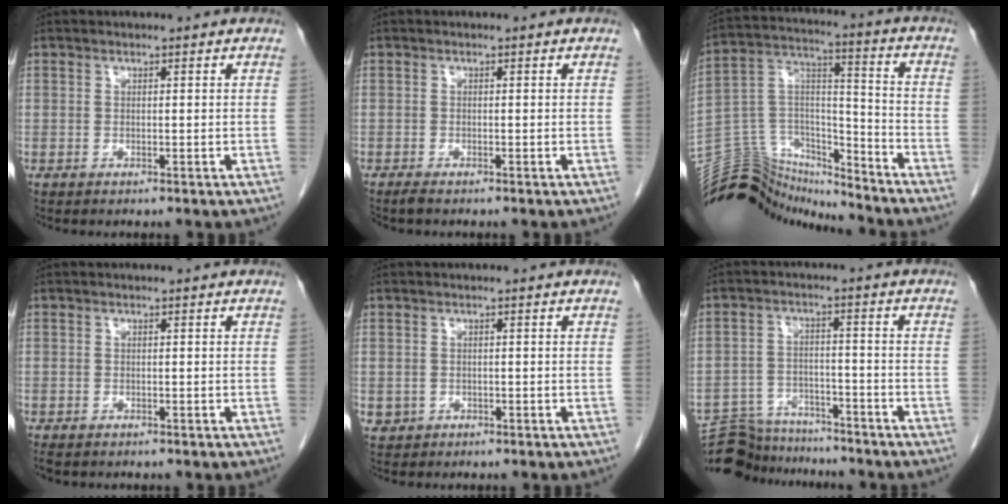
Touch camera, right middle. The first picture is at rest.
{"total": 0.9, "force": [-0.8, 0.1, 0.4], "torque": [-0.015, -0.003, -0.013]}
{"total": 15.6, "force": [-15.2, 3.2, 1.0], "torque": [-0.019, 0.073, -0.266]}
{"total": 1.8, "force": [-1.4, 0.9, 0.6], "torque": [-0.014, -0.003, -0.017]}
{"total": 1.5, "force": [-0.5, 1.4, 0.2], "torque": [0.002, 0.006, -0.003]}
{"total": 12.0, "force": [-11.3, 3.6, 1.8], "torque": [-0.035, 0.014, -0.177]}